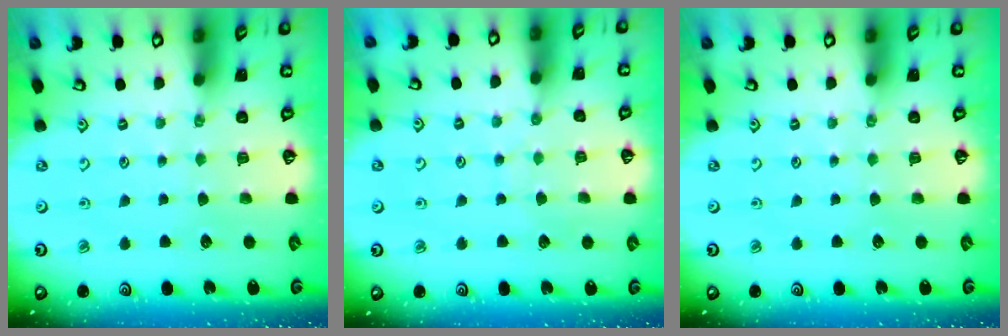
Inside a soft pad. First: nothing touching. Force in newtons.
{"total": 5.9, "press": 5.9, "slide": 0.6}
{"total": 0.0}